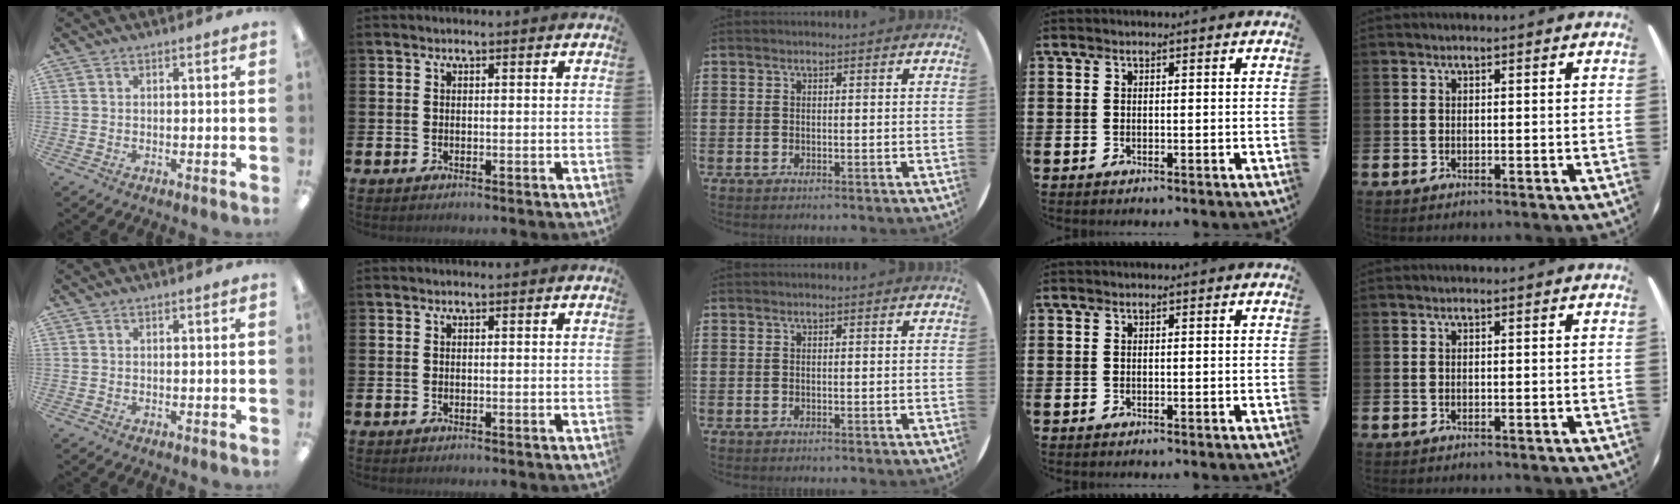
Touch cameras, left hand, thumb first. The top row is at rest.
{}